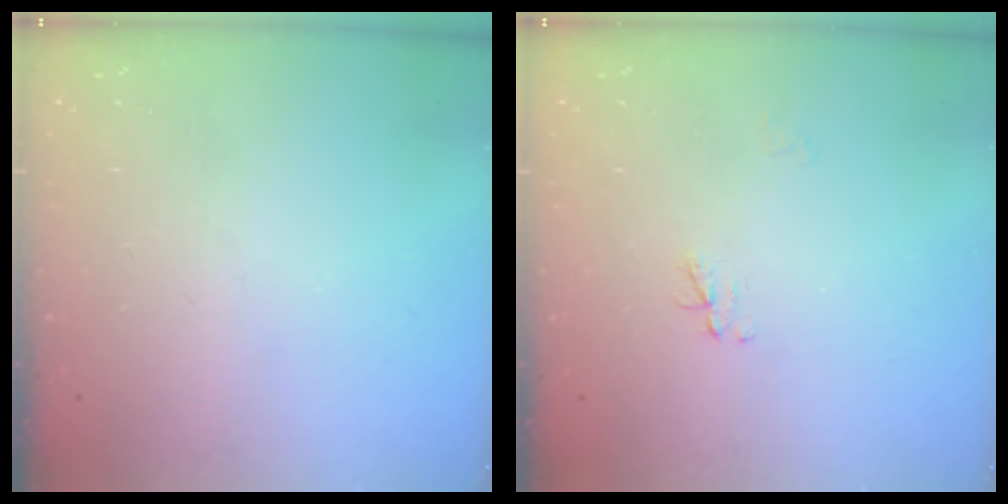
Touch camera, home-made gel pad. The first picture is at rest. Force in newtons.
{"total": 3.0, "press": 3.0, "slide": 0.4}